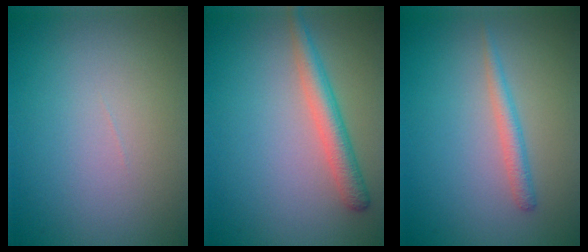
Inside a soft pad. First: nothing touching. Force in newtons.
{"total": 3.1, "press": 3.1, "slide": 0.2}
{"total": 1.7, "press": 1.7, "slide": 0.0}